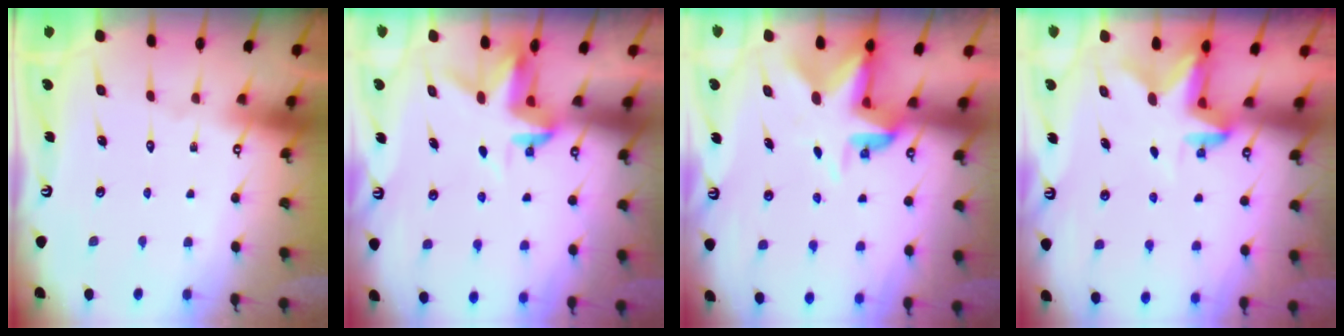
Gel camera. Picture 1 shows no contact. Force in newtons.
{"total": 3.3, "press": 3.3, "slide": 0.4}
{"total": 4.7, "press": 4.6, "slide": 0.6}
{"total": 2.7, "press": 2.7, "slide": 0.5}